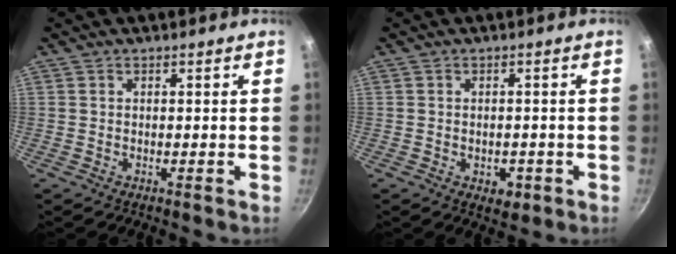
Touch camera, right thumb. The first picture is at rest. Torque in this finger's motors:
{"motor_torque": [-0.18, 0.13, 0.06, 0.82, -0.12]}